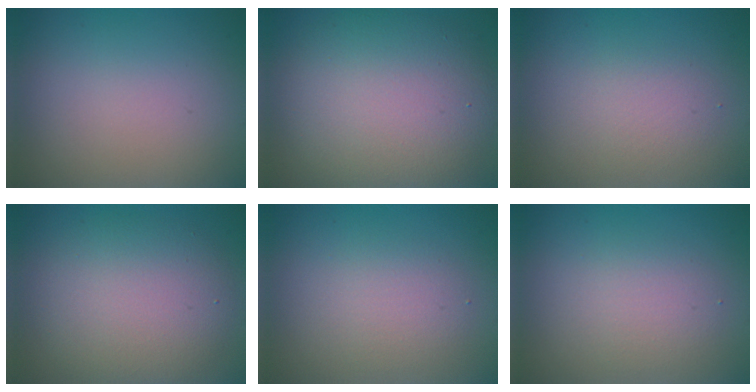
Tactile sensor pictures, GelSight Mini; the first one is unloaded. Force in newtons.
{"total": 9.8, "press": 9.8, "slide": 0.8}
{"total": 2.0, "press": 1.9, "slide": 0.2}
{"total": 6.1, "press": 6.1, "slide": 0.3}
{"total": 2.5, "press": 2.5, "slide": 0.1}
{"total": 2.5, "press": 2.5, "slide": 0.1}